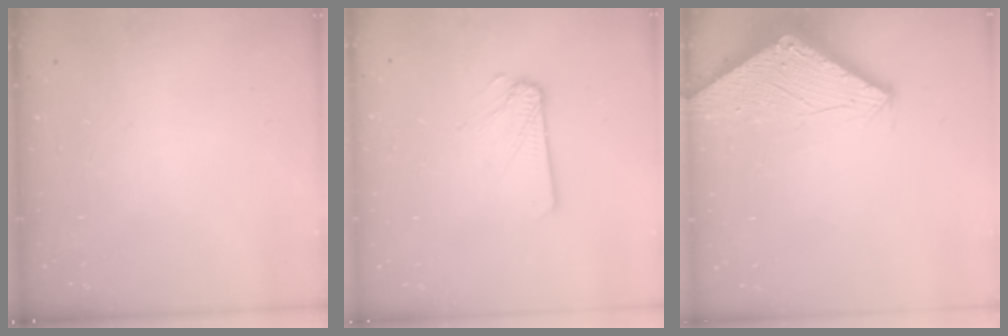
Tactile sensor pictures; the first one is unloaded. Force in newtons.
{"total": 2.1, "press": 2.1, "slide": 0.3}
{"total": 2.8, "press": 2.8, "slide": 0.1}